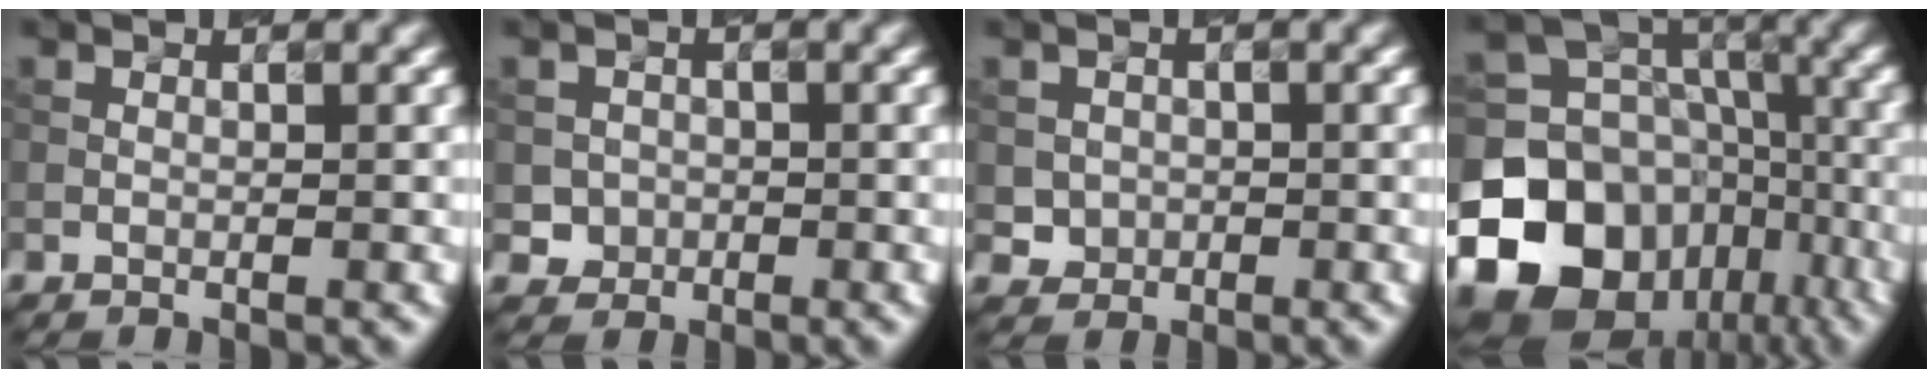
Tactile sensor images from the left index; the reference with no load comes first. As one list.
[{"total": 1.9, "force": [-0.4, 1.8, 0.2], "torque": [0.011, 0.001, -0.007]}, {"total": 1.8, "force": [-0.2, 1.8, 0.4], "torque": [0.001, -0.004, -0.002]}, {"total": 17.9, "force": [-8.0, 13.9, 8.0], "torque": [-0.176, -0.023, -0.130]}]